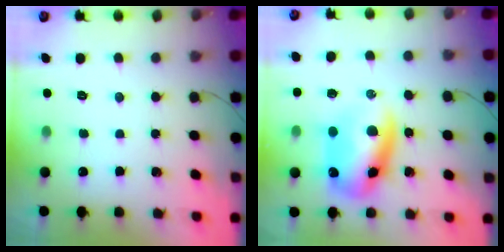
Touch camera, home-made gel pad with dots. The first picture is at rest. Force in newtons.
{"total": 11.8, "press": 11.4, "slide": 2.9}